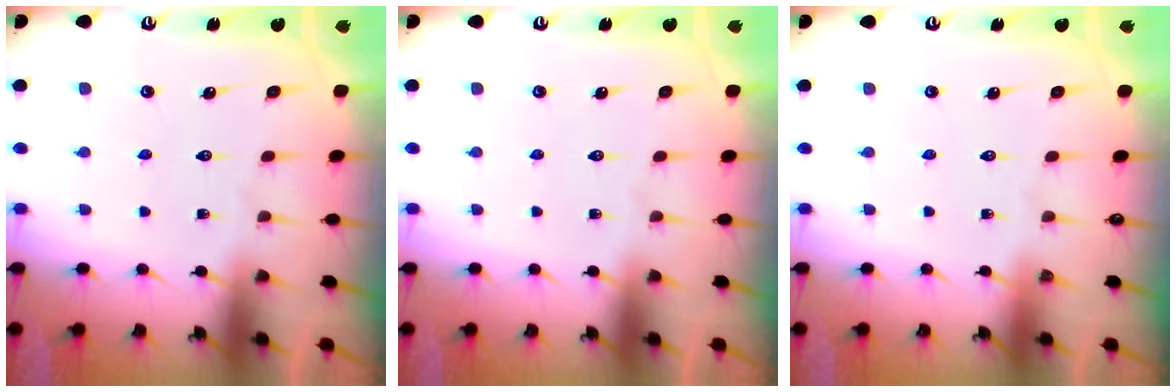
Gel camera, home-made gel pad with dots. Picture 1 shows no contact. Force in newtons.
{"total": 0.0}
{"total": 0.0}